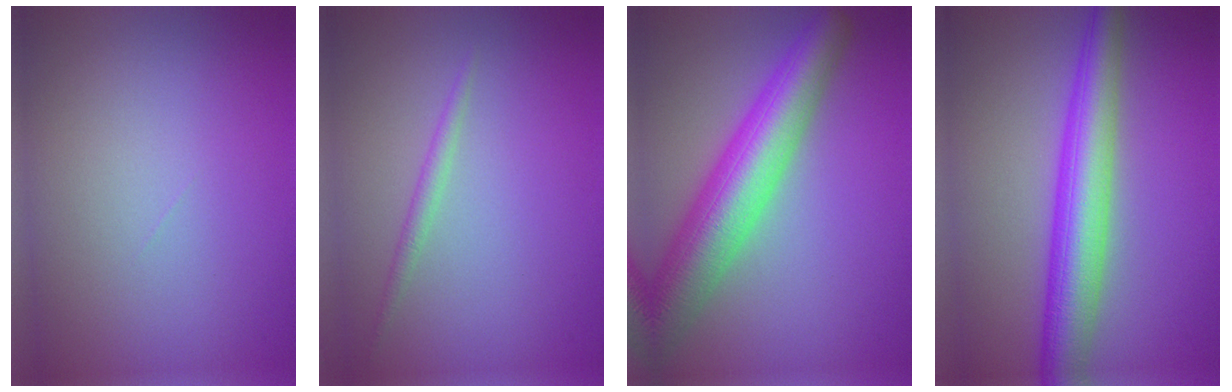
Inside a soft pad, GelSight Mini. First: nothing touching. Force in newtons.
{"total": 1.2, "press": 1.2, "slide": 0.1}
{"total": 8.7, "press": 8.7, "slide": 0.2}
{"total": 6.6, "press": 6.6, "slide": 0.1}